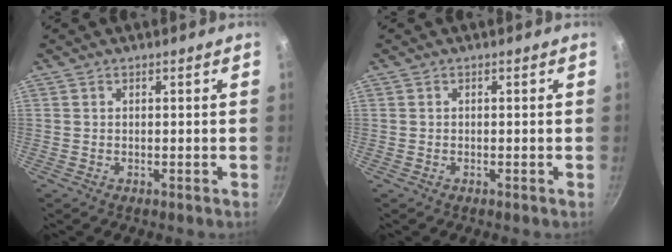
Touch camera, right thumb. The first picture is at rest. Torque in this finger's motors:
{"motor_torque": [-0.05, -0.12, -0.03, 0.12, 0.01]}